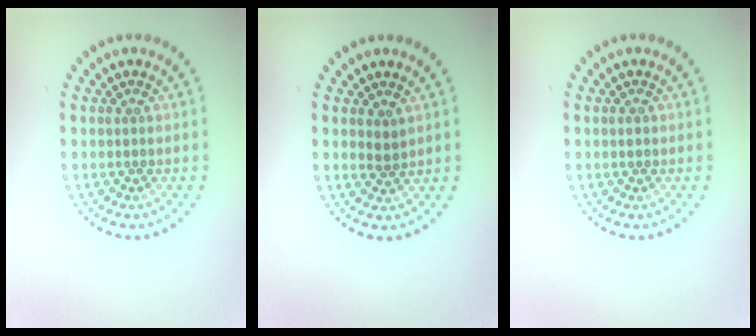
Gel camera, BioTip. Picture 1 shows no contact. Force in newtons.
{"total": 1.1, "press": 0.9, "slide": 0.7}
{"total": 0.7, "press": 0.7, "slide": 0.1}